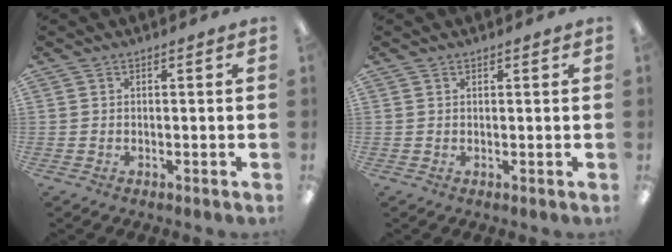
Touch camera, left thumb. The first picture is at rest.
{"total": 0.6, "force": [0.5, 0.2, 0.2], "torque": [-0.004, 0.000, 0.009]}